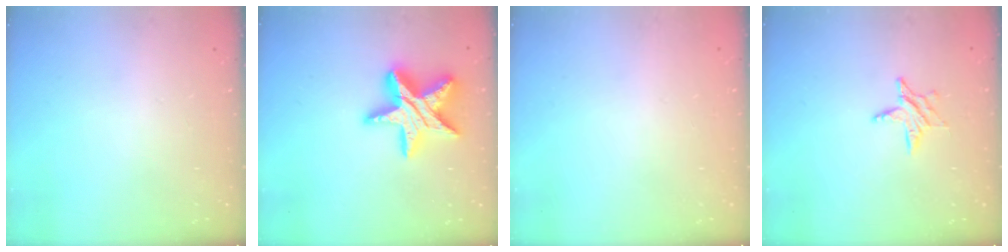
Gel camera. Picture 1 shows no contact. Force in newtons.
{"total": 19.8, "press": 19.7, "slide": 1.5}
{"total": 0.0}
{"total": 6.3, "press": 6.2, "slide": 0.6}